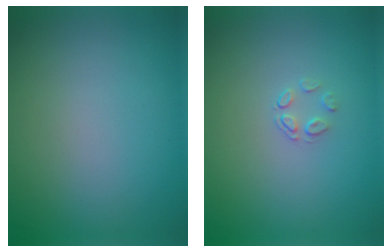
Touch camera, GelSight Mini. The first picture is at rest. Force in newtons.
{"total": 1.1, "press": 0.5, "slide": 1.0}